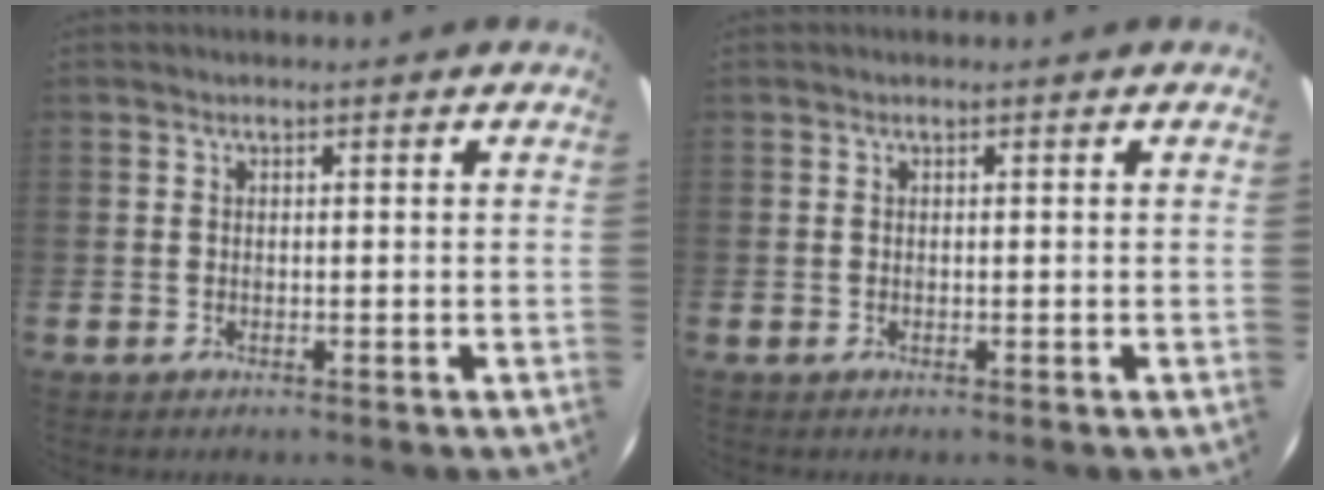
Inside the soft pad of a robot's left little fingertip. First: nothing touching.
{"total": 0.0}